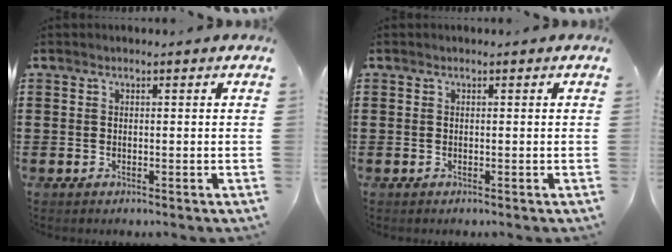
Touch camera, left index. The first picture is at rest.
{"total": 0.0}